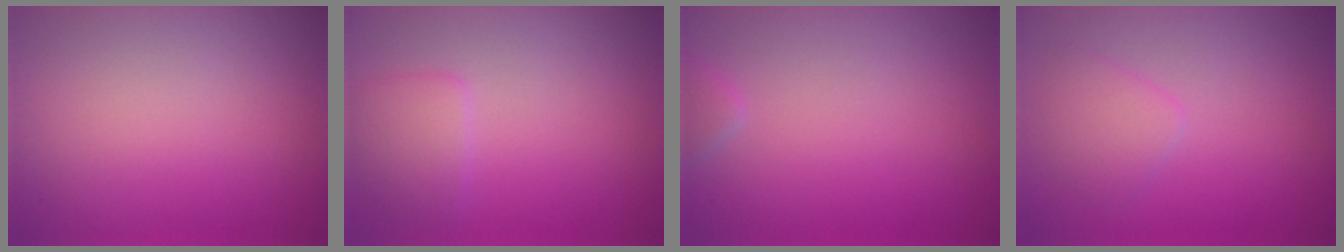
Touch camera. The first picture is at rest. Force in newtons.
{"total": 2.0, "press": 2.0, "slide": 0.1}
{"total": 1.0, "press": 1.0, "slide": 0.1}
{"total": 1.9, "press": 1.9, "slide": 0.1}